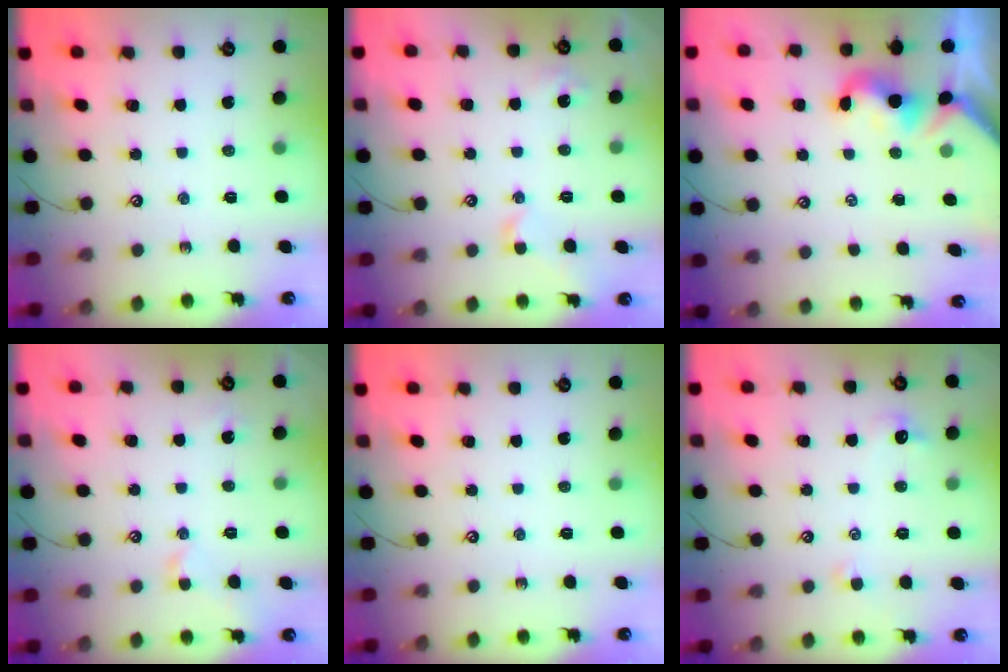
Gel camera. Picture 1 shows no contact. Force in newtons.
{"total": 2.7, "press": 2.6, "slide": 0.6}
{"total": 0.7, "press": 0.1, "slide": 0.7}
{"total": 1.3, "press": 1.2, "slide": 0.4}
{"total": 0.0}
{"total": 1.2, "press": 1.0, "slide": 0.6}